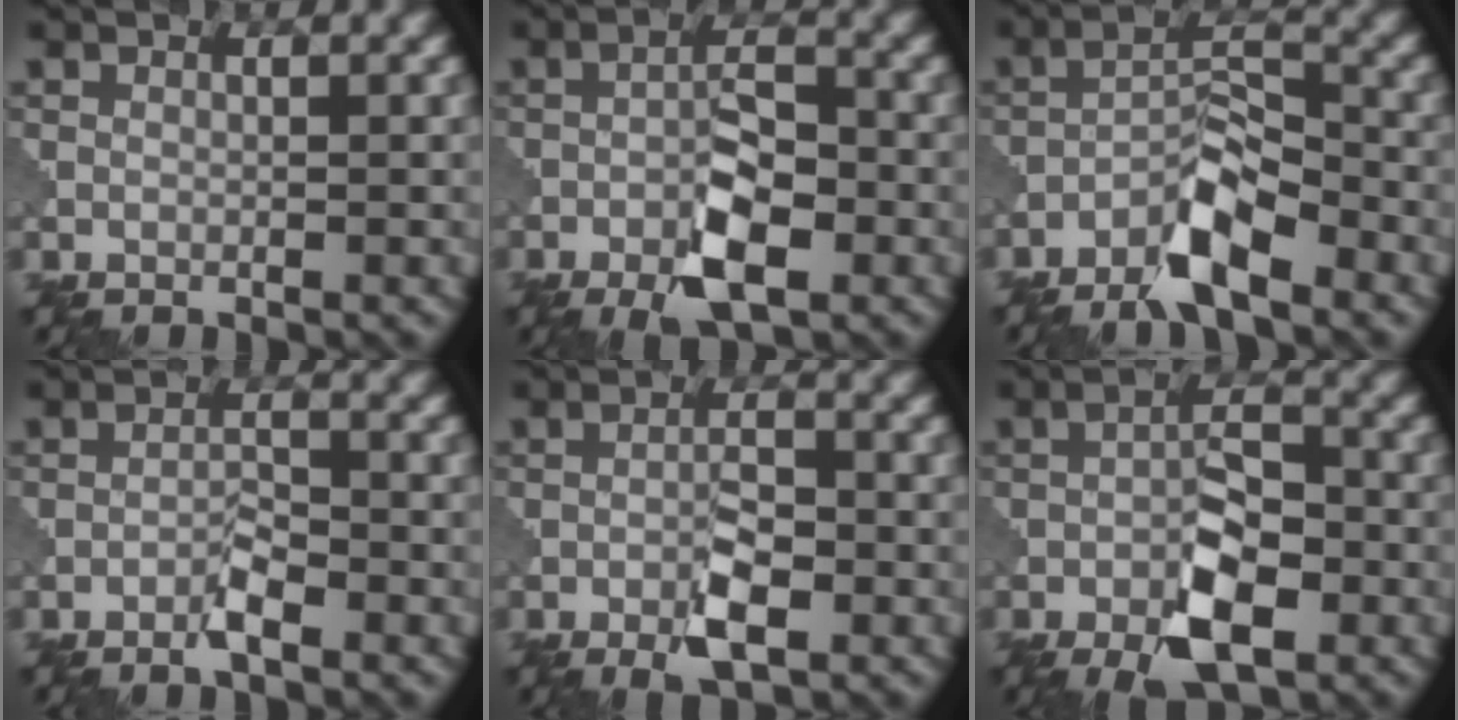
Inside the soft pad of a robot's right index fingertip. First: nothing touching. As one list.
[{"total": 6.1, "force": [-2.8, 2.2, 5.0], "torque": [-0.079, 0.005, -0.053]}, {"total": 5.8, "force": [-3.8, 1.6, 4.0], "torque": [-0.064, 0.009, -0.076]}, {"total": 2.1, "force": [-1.4, 0.5, 1.6], "torque": [-0.029, 0.004, -0.028]}, {"total": 4.1, "force": [-1.9, 1.3, 3.4], "torque": [-0.057, 0.003, -0.035]}, {"total": 6.9, "force": [-3.3, 2.7, 5.5], "torque": [-0.086, 0.006, -0.062]}]